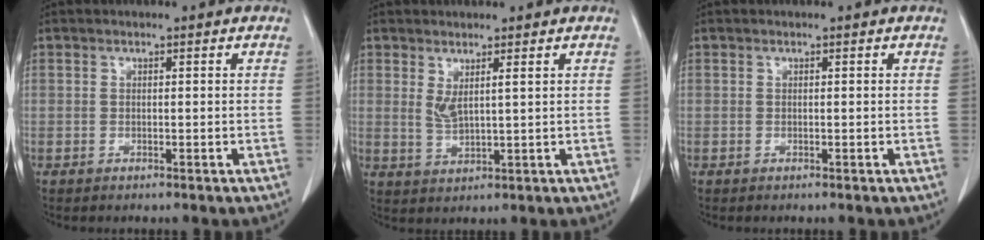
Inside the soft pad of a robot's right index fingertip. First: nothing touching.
{"total": 3.0, "force": [1.4, 0.4, 2.7], "torque": [-0.058, -0.007, 0.034]}
{"total": 0.0}